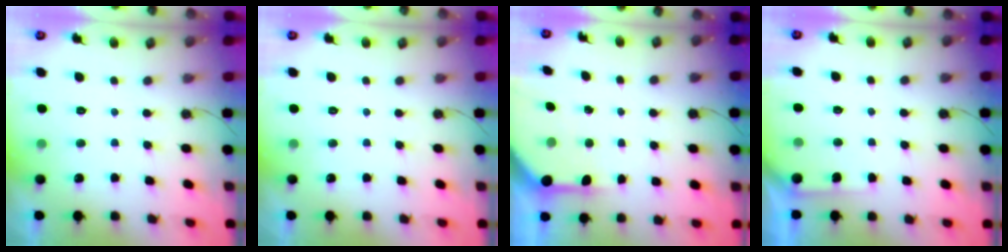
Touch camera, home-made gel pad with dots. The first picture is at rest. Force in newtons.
{"total": 0.0}
{"total": 5.7, "press": 5.7, "slide": 0.4}
{"total": 3.6, "press": 3.6, "slide": 0.5}